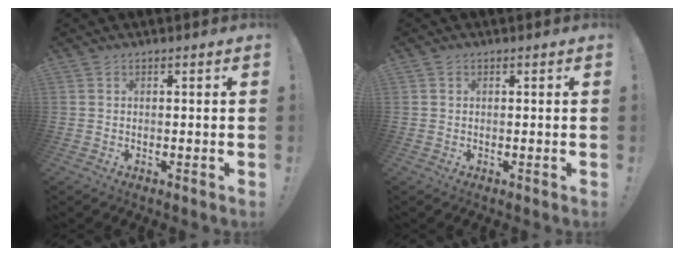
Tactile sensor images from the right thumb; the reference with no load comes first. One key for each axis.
{"total": 0.6, "fx": 0.3, "fy": 0.5, "fz": -0.1, "tx": 0.011, "ty": -0.001, "tz": 0.003}